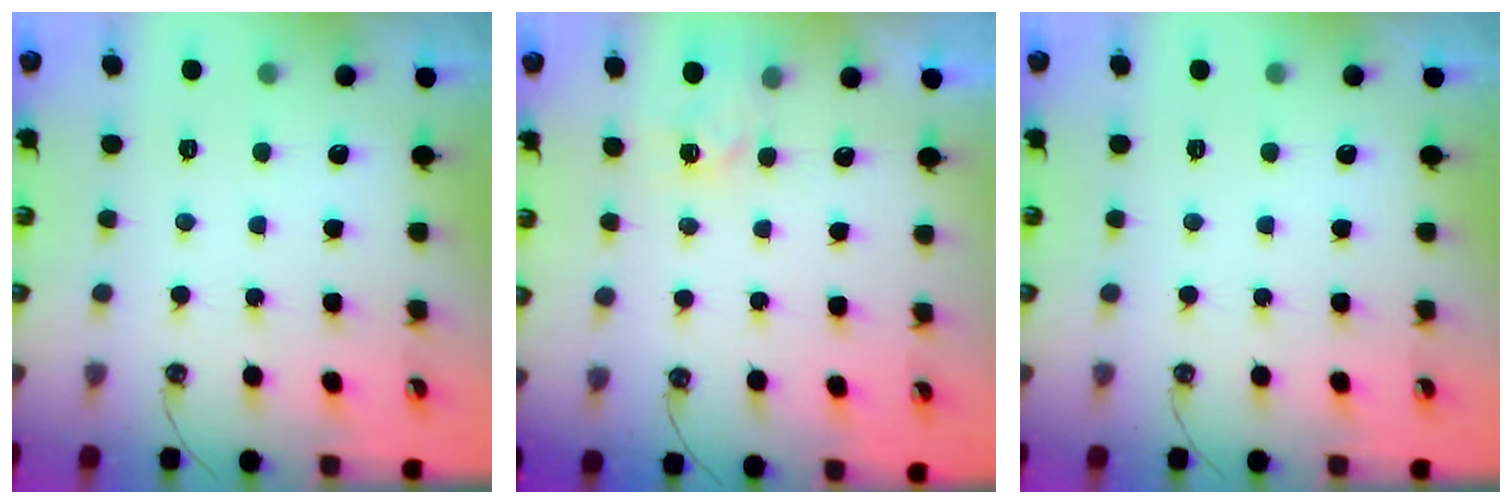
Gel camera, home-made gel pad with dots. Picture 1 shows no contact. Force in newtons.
{"total": 3.5, "press": 3.5, "slide": 0.3}
{"total": 0.0}